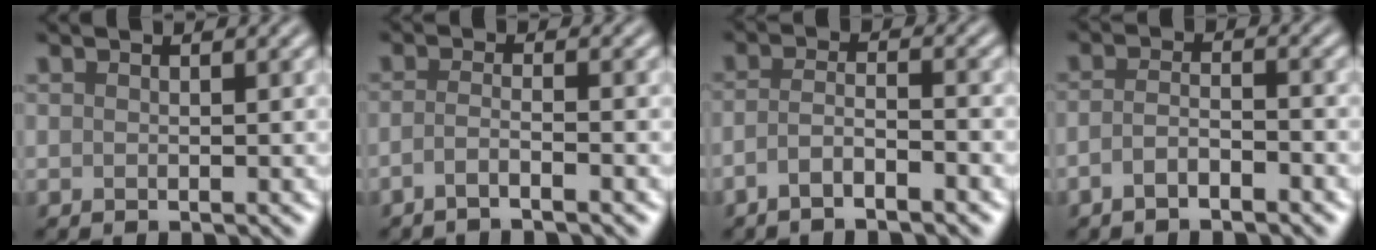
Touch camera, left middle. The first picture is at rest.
{"total": 2.0, "force": [-1.3, 0.4, 1.5], "torque": [-0.022, -0.003, -0.037]}
{"total": 2.8, "force": [-1.7, 0.7, 2.1], "torque": [-0.041, 0.004, -0.041]}
{"total": 2.5, "force": [-1.4, 0.7, 1.9], "torque": [-0.036, 0.005, -0.031]}